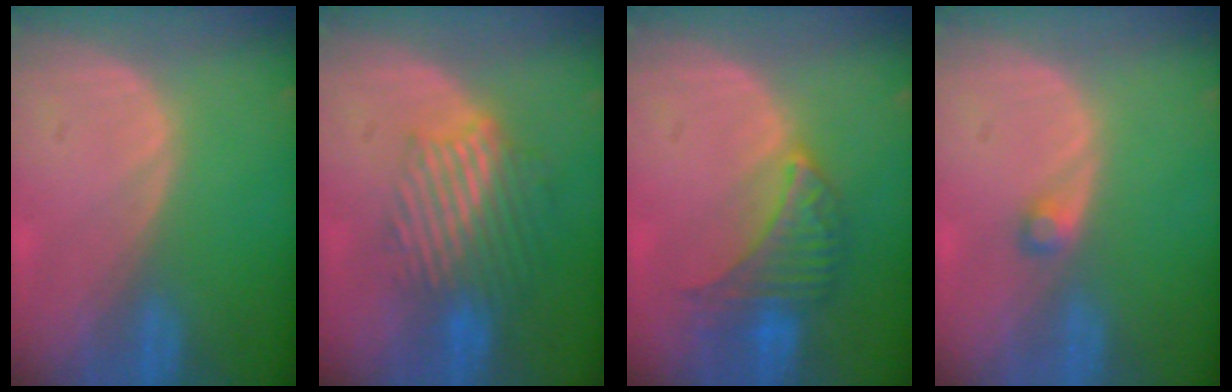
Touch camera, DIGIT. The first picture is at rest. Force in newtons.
{"total": 9.5, "press": 8.1, "slide": 4.8}
{"total": 6.5, "press": 6.5, "slide": 0.6}
{"total": 1.5, "press": 1.4, "slide": 0.2}